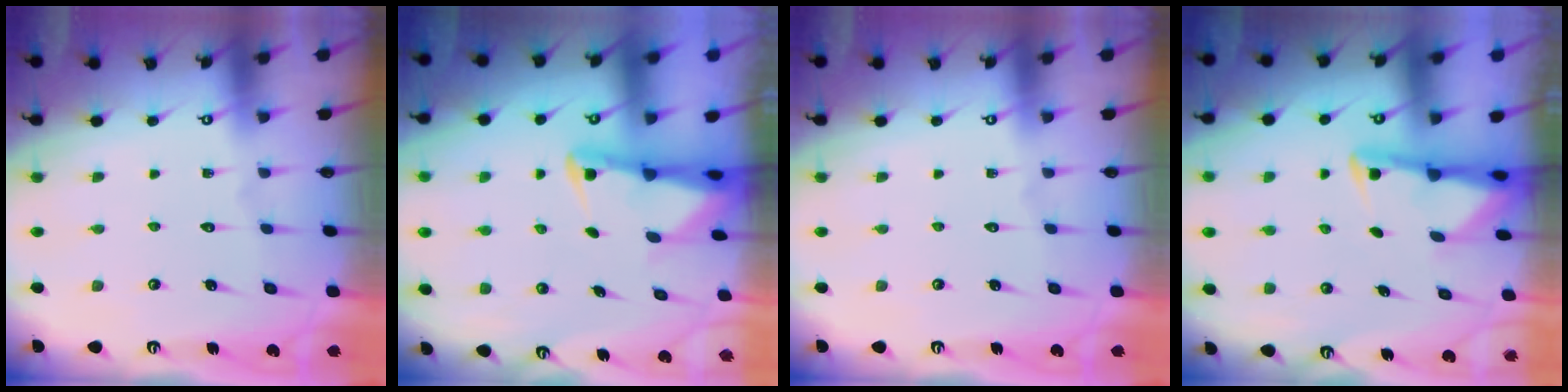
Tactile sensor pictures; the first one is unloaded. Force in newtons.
{"total": 2.5, "press": 2.5, "slide": 0.5}
{"total": 0.0}
{"total": 2.8, "press": 2.8, "slide": 0.7}